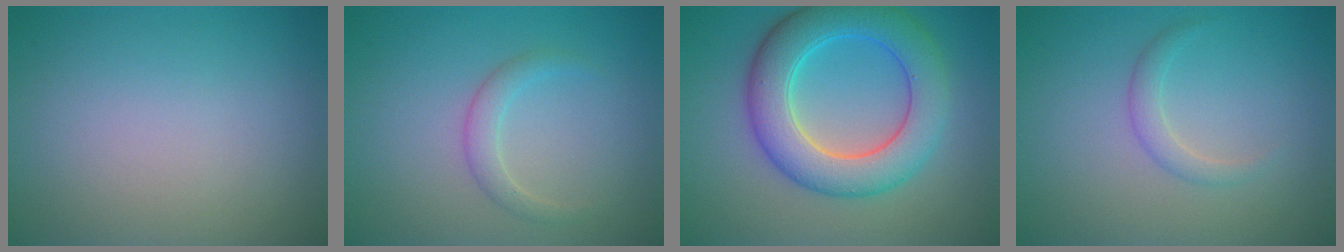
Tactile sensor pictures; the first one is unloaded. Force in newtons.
{"total": 1.7, "press": 1.7, "slide": 0.1}
{"total": 7.8, "press": 7.8, "slide": 0.3}
{"total": 1.4, "press": 1.4, "slide": 0.1}